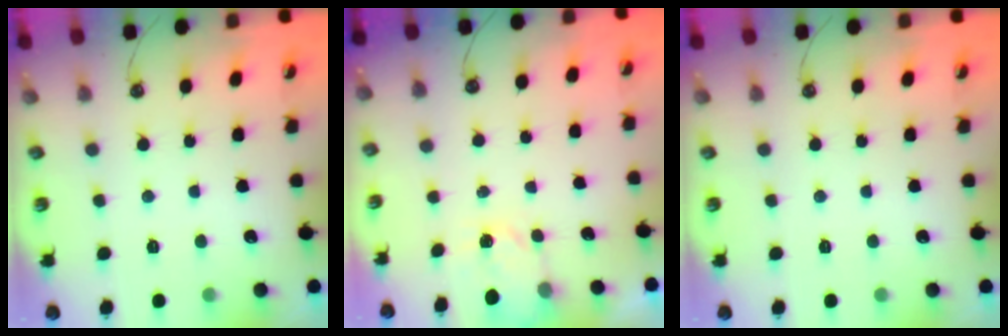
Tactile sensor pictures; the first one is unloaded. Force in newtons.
{"total": 2.7, "press": 2.7, "slide": 0.4}
{"total": 0.0}